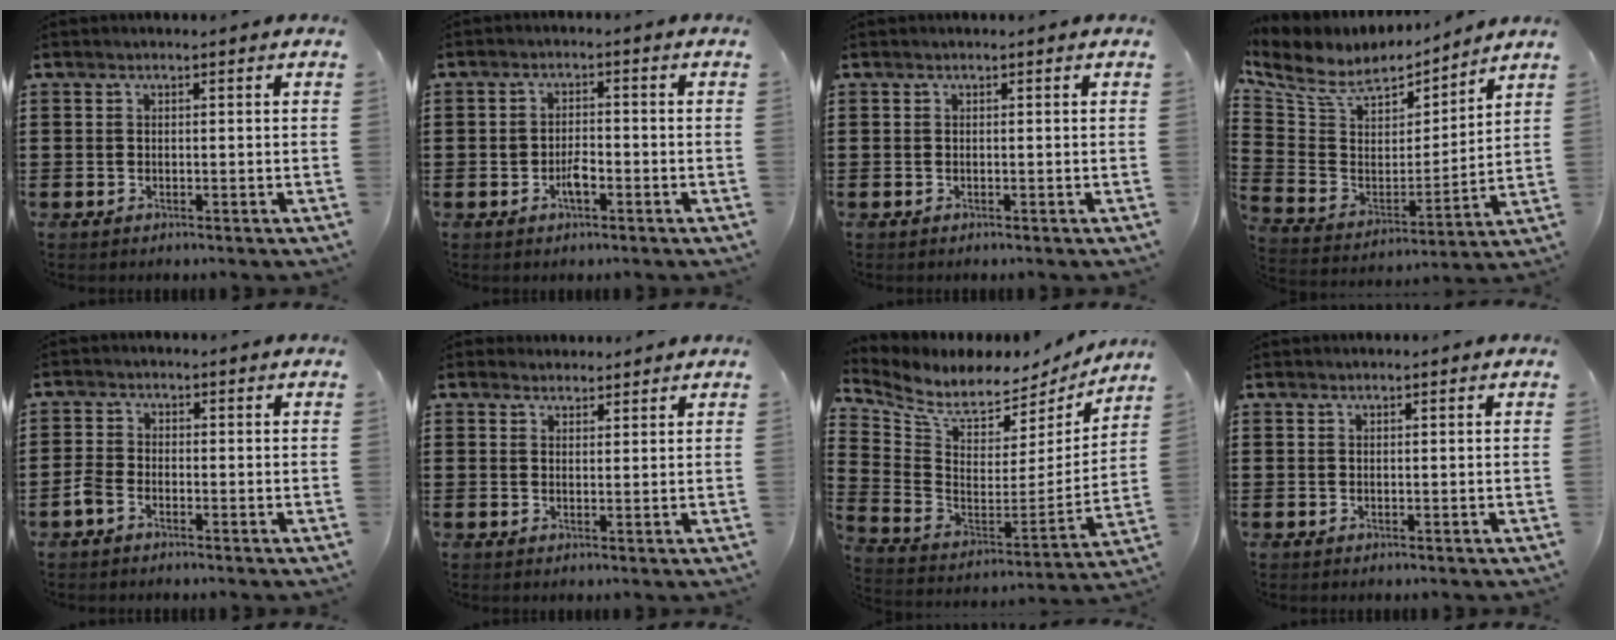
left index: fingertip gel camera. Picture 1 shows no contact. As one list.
[{"total": 3.1, "force": [-1.2, 1.3, 2.5], "torque": [-0.046, 0.006, -0.021]}, {"total": 0.0}, {"total": 8.7, "force": [6.7, 4.2, 3.5], "torque": [-0.105, -0.039, 0.119]}, {"total": 2.2, "force": [-1.6, 0.9, 1.2], "torque": [-0.037, 0.000, -0.036]}, {"total": 2.1, "force": [2.0, 0.8, -0.1], "torque": [-0.003, 0.002, 0.039]}, {"total": 6.3, "force": [5.5, 2.2, 2.2], "torque": [-0.079, -0.051, 0.095]}, {"total": 0.0}]